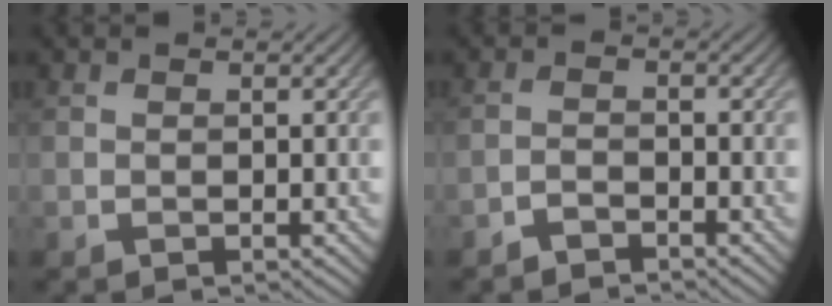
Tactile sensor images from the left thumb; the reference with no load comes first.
{"total": 1.7, "force": [-1.7, 0.1, 0.4], "torque": [-0.006, 0.005, -0.038]}